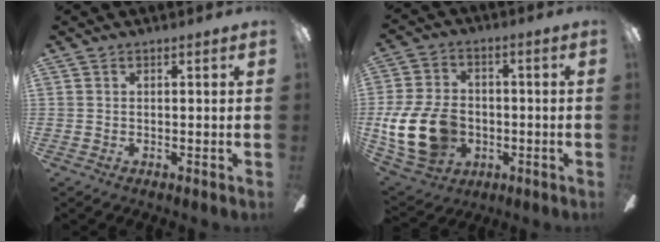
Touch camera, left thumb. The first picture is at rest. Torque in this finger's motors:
{"motor_torque": [0.61, 2.60, 1.19, -0.11, 0.43]}